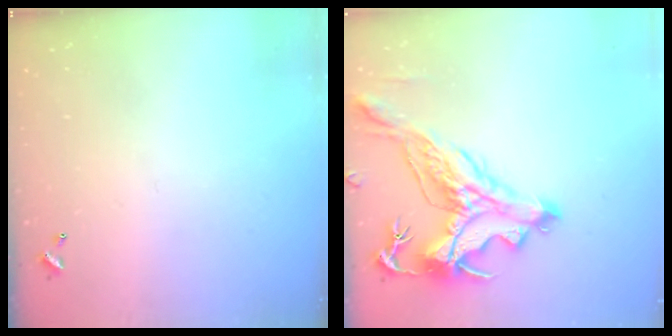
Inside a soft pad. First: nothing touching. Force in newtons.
{"total": 6.8, "press": 6.6, "slide": 1.9}